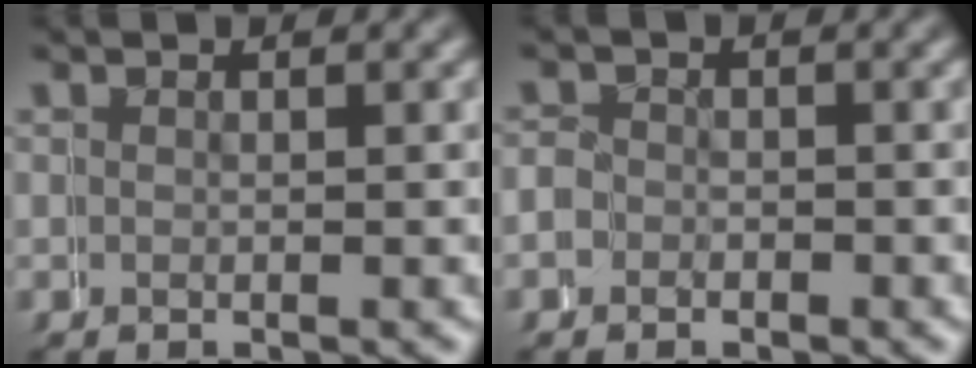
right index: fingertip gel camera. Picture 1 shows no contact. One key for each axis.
{"total": 2.0, "fx": -0.8, "fy": 0.9, "fz": -1.7, "tx": 0.024, "ty": -0.002, "tz": -0.020}